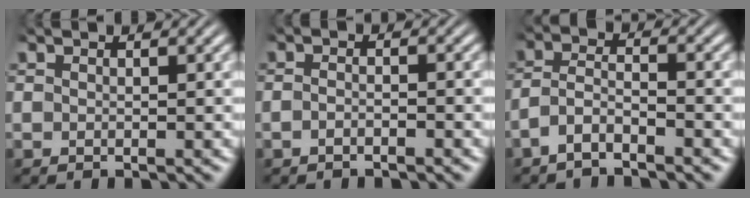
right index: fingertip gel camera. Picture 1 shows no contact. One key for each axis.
{"total": 1.3, "fx": -1.2, "fy": 0.2, "fz": 0.7, "tx": -0.014, "ty": 0.001, "tz": -0.023}
{"total": 4.1, "fx": -2.5, "fy": 2.5, "fz": 2.0, "tx": -0.050, "ty": -0.017, "tz": -0.043}